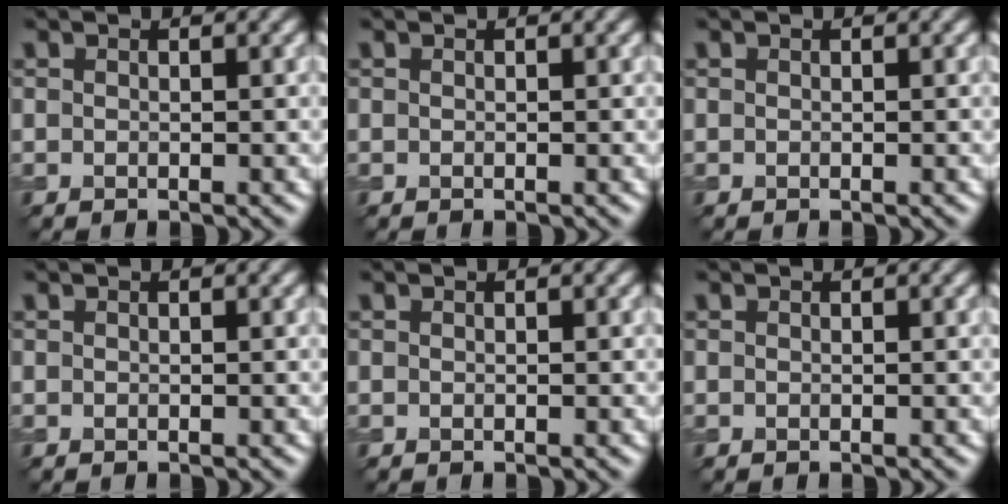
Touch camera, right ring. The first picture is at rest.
{"total": 0.0}
{"total": 0.0}
{"total": 0.0}
{"total": 0.0}
{"total": 0.0}